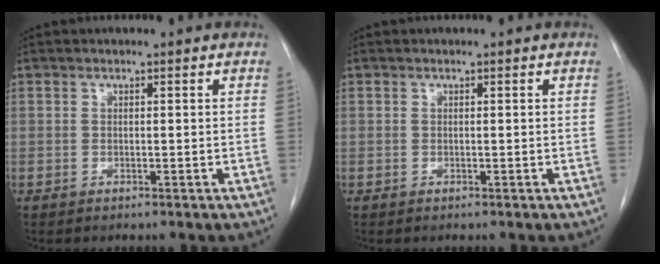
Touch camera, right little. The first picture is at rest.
{"total": 0.0}